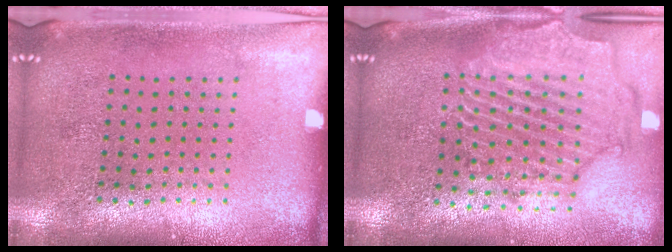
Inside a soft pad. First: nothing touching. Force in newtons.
{"total": 2.3, "press": 2.2, "slide": 0.8}